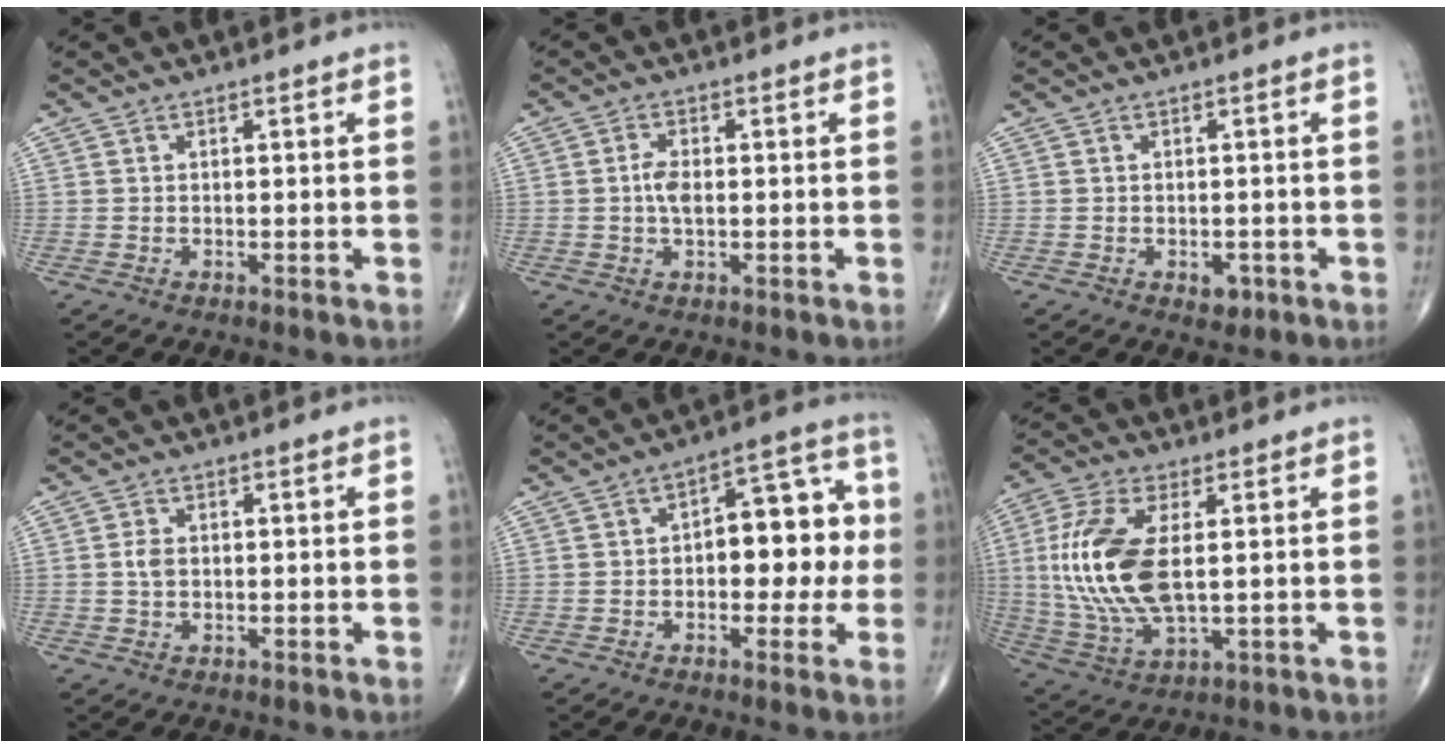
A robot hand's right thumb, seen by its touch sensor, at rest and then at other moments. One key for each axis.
{"total": 3.2, "fx": -0.1, "fy": 1.6, "fz": 2.8, "tx": -0.054, "ty": 0.004, "tz": -0.005}
{"total": 2.3, "fx": -0.9, "fy": 1.5, "fz": 1.5, "tx": -0.008, "ty": 0.002, "tz": -0.008}
{"total": 2.1, "fx": 0.1, "fy": 1.4, "fz": 1.6, "tx": -0.032, "ty": 0.002, "tz": -0.001}
{"total": 12.2, "fx": -0.2, "fy": 6.9, "fz": 10.0, "tx": -0.086, "ty": 0.040, "tz": -0.010}
{"total": 16.3, "fx": 1.5, "fy": 7.5, "fz": 14.4, "tx": -0.316, "ty": -0.008, "tz": 0.035}